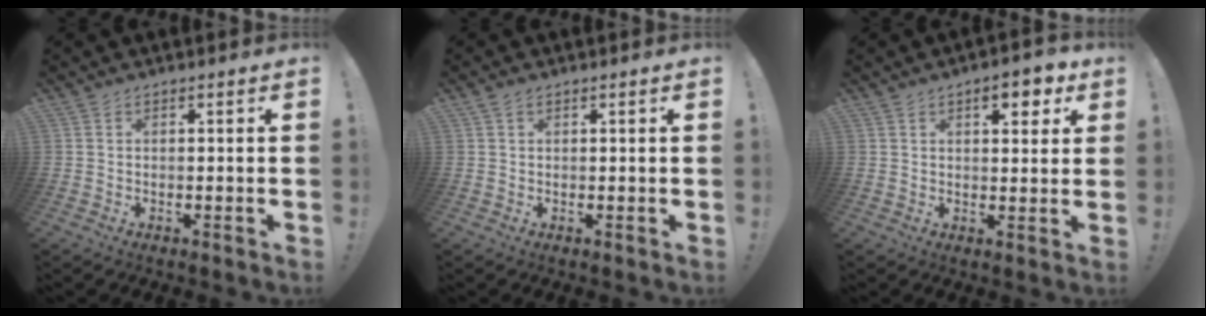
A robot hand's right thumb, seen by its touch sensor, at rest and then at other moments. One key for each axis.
{"total": 1.2, "fx": 0.8, "fy": 0.8, "fz": 0.5, "tx": -0.004, "ty": -0.001, "tz": 0.012}
{"total": 6.9, "fx": 3.6, "fy": 3.1, "fz": 5.0, "tx": -0.053, "ty": -0.011, "tz": 0.055}